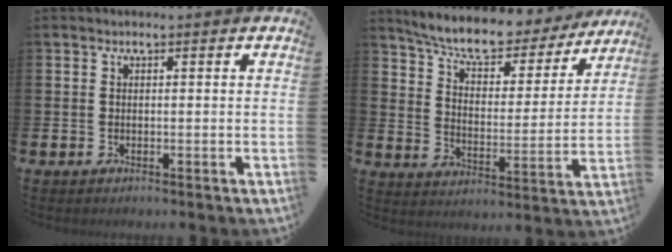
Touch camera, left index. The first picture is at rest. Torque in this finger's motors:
{"motor_torque": [0.30, -0.31, 0.86, 0.18]}